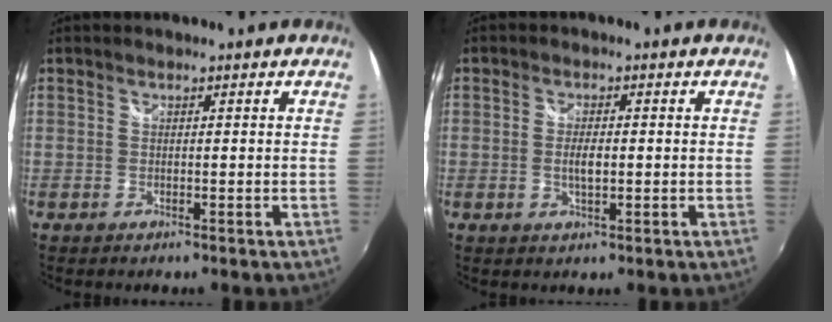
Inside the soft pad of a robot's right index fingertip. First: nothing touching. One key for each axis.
{"total": 2.9, "fx": -0.3, "fy": 1.1, "fz": 2.7, "tx": -0.048, "ty": -0.003, "tz": -0.005}